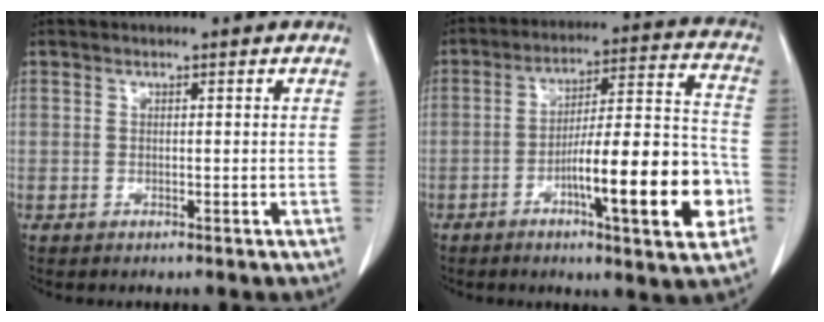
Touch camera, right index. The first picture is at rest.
{"total": 17.2, "force": [-5.8, 1.9, 16.1], "torque": [-0.244, 0.010, -0.086]}